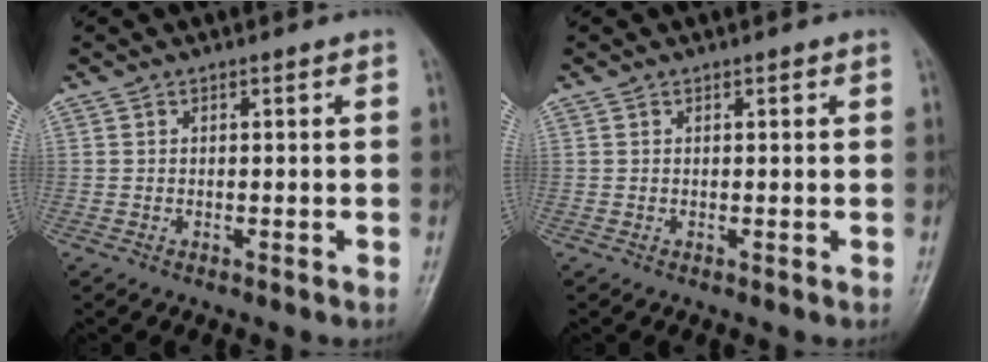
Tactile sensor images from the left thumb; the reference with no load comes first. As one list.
[{"total": 0.6, "force": [0.3, 0.3, 0.4], "torque": [-0.001, 0.000, 0.003]}]